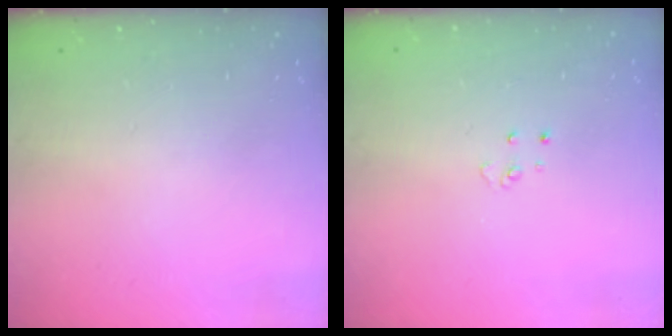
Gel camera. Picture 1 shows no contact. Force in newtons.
{"total": 2.9, "press": 2.9, "slide": 0.2}